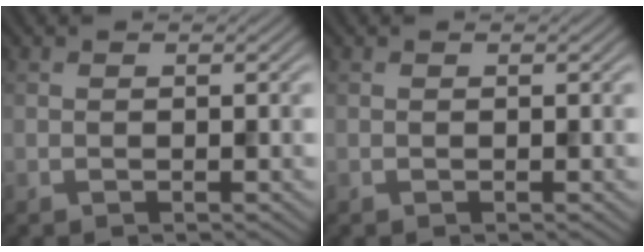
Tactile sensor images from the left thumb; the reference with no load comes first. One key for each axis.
{"total": 0.0}